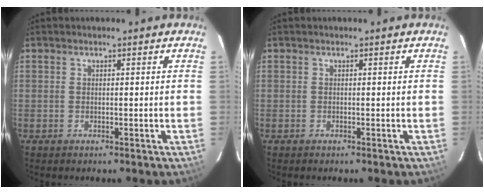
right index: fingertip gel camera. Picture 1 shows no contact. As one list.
[{"total": 0.0}]